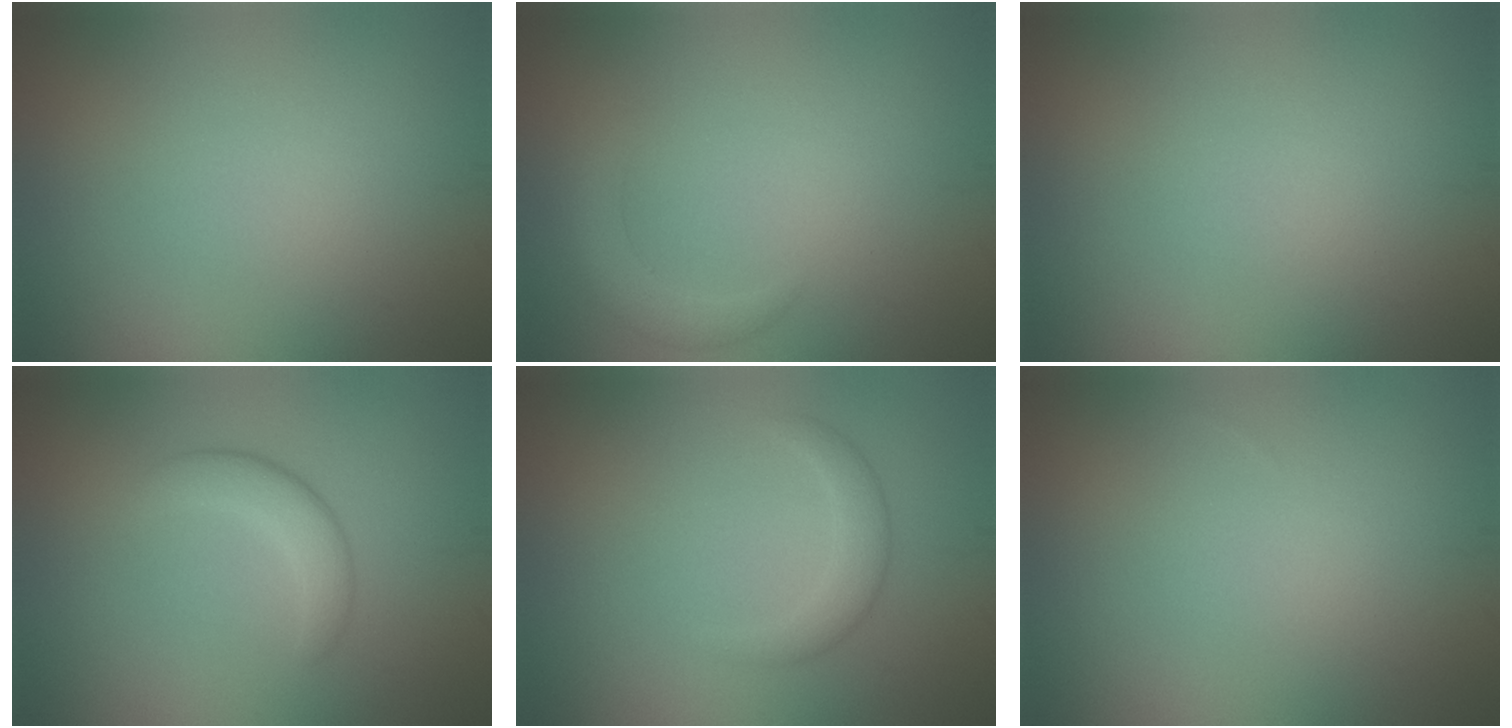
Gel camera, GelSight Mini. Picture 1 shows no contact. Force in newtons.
{"total": 2.3, "press": 2.3, "slide": 0.0}
{"total": 0.0}
{"total": 2.8, "press": 2.8, "slide": 0.2}
{"total": 2.0, "press": 2.0, "slide": 0.1}
{"total": 0.0}